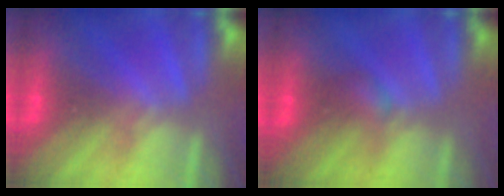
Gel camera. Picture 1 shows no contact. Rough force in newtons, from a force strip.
{"total": 2.2}